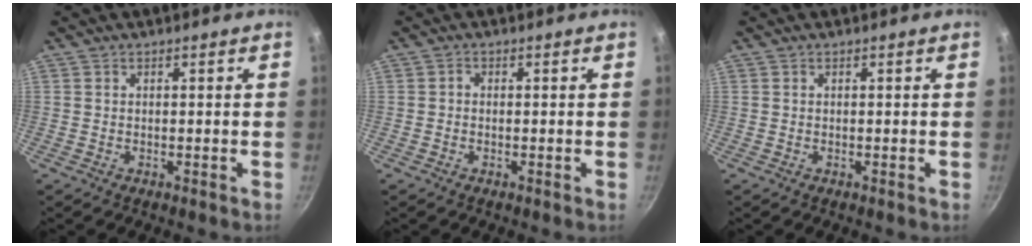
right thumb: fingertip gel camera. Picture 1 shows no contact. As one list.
[{"total": 0.7, "force": [-0.2, 0.6, 0.4], "torque": [-0.006, 0.005, -0.005]}, {"total": 0.0}]